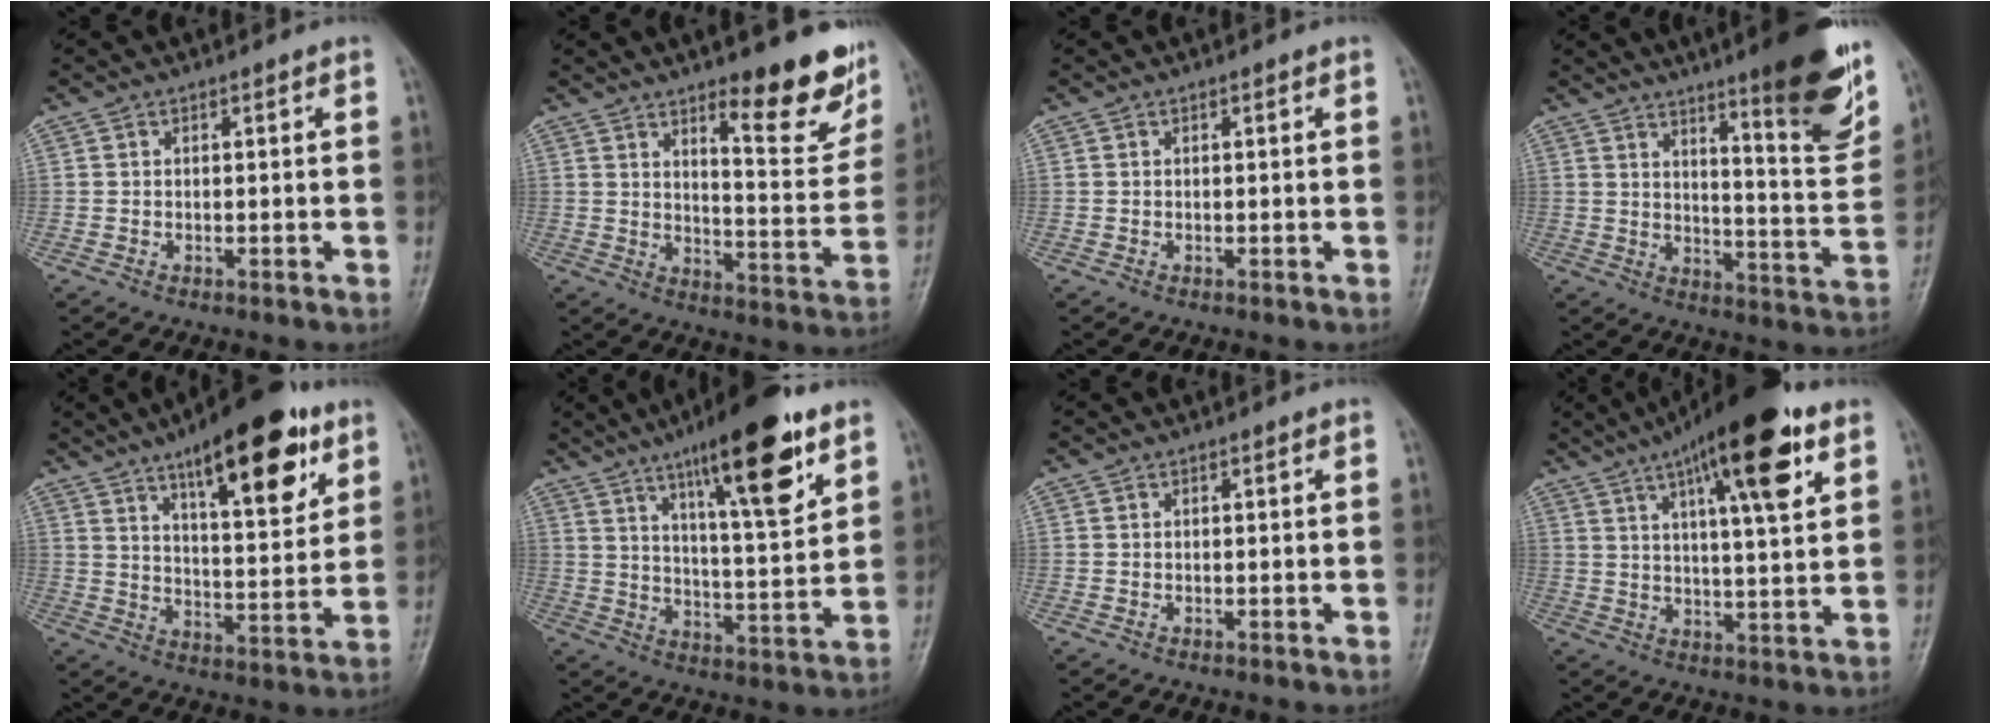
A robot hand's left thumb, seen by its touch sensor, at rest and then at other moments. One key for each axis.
{"total": 14.6, "fx": 9.4, "fy": 3.9, "fz": 10.5, "tx": -0.098, "ty": -0.068, "tz": 0.137}
{"total": 0.0}
{"total": 18.0, "fx": 11.4, "fy": 2.7, "fz": 13.6, "tx": -0.151, "ty": -0.074, "tz": 0.164}
{"total": 18.7, "fx": 10.4, "fy": 6.5, "fz": 14.1, "tx": -0.172, "ty": -0.041, "tz": 0.159}
{"total": 18.4, "fx": 10.4, "fy": 4.3, "fz": 14.6, "tx": -0.203, "ty": -0.046, "tz": 0.164}
{"total": 0.0}
{"total": 18.2, "fx": 9.2, "fy": 4.5, "fz": 15.0, "tx": -0.217, "ty": -0.018, "tz": 0.139}